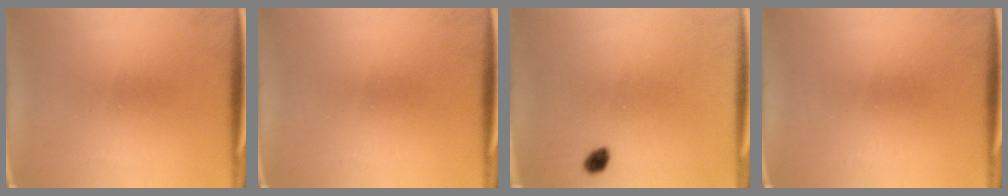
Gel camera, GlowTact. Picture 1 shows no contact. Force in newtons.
{"total": 0.0}
{"total": 2.2}
{"total": 0.0}